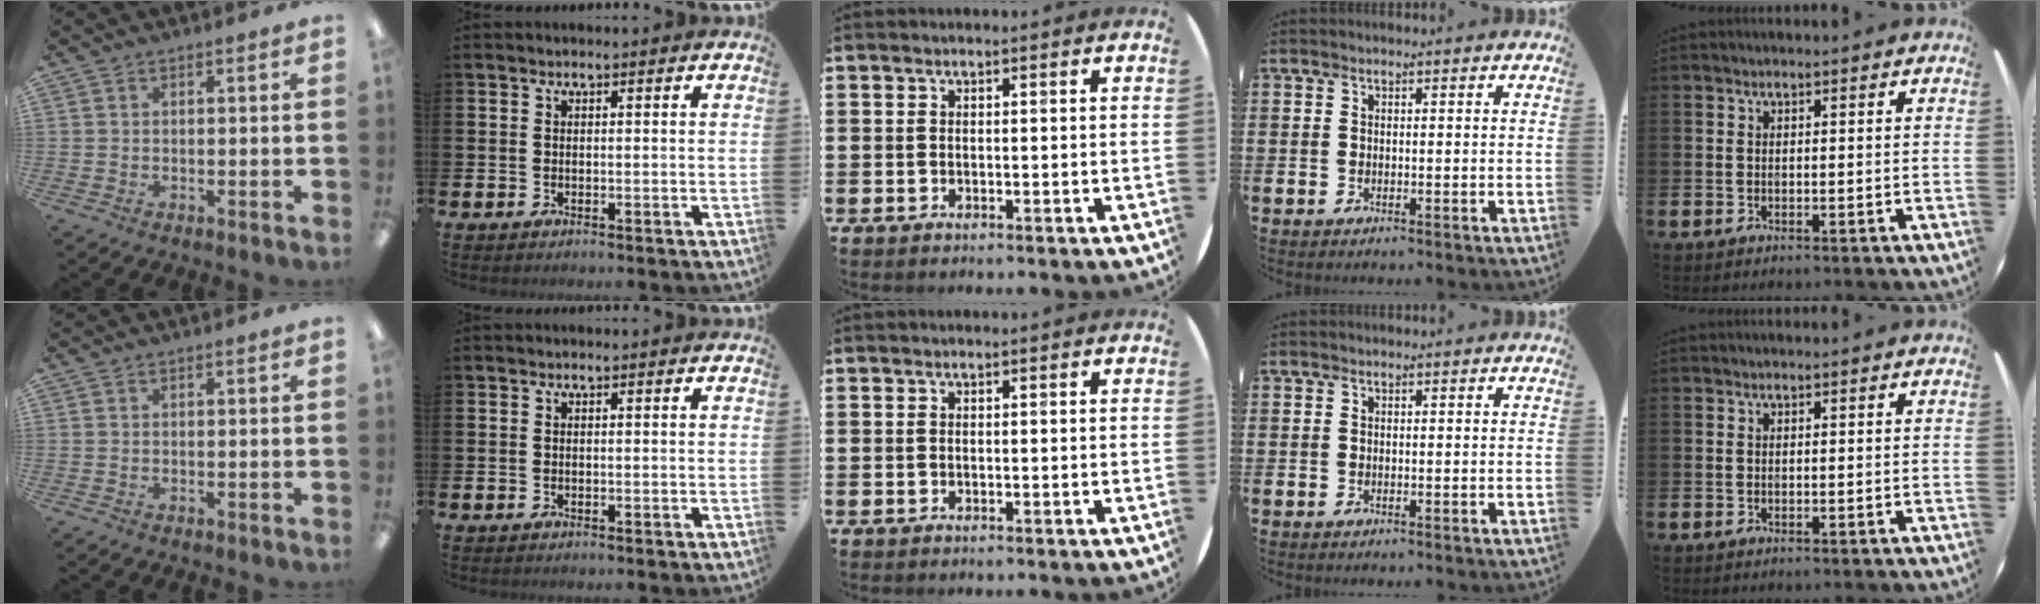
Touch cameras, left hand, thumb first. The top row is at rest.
{}